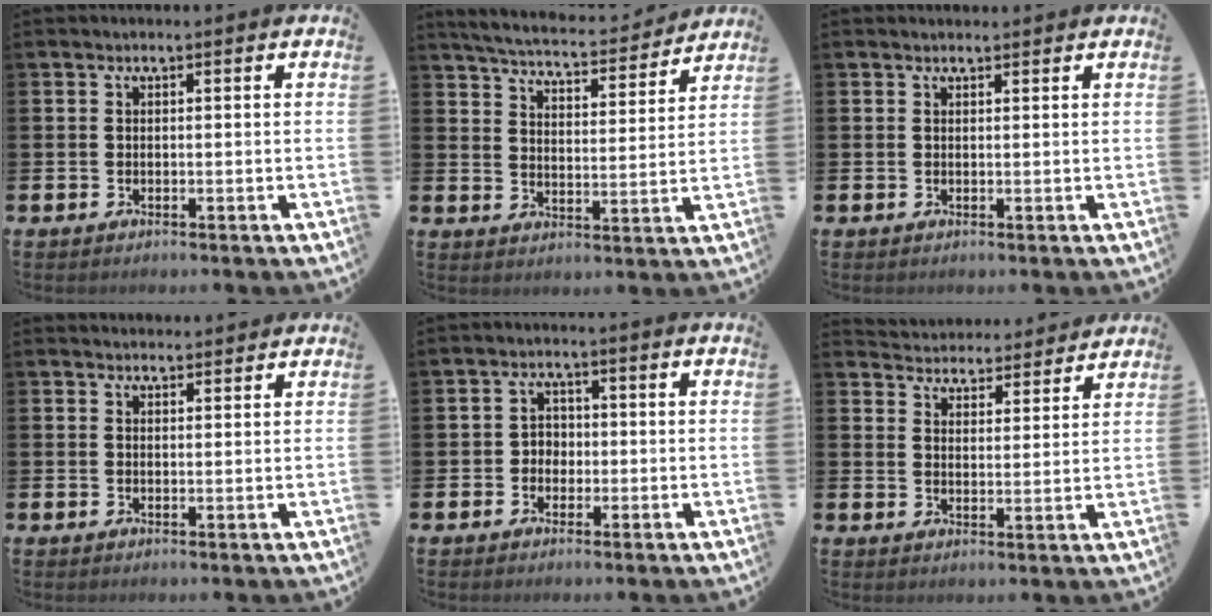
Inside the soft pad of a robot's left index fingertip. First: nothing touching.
{"total": 5.5, "force": [5.3, 0.6, 1.1], "torque": [-0.040, -0.045, 0.088]}
{"total": 0.8, "force": [0.8, 0.2, 0.1], "torque": [0.007, -0.002, 0.013]}
{"total": 2.1, "force": [2.0, 0.4, -0.1], "torque": [0.007, -0.010, 0.036]}
{"total": 2.4, "force": [-0.6, 2.2, 0.9], "torque": [-0.010, 0.003, -0.019]}
{"total": 4.7, "force": [4.5, 0.9, -0.4], "torque": [-0.011, -0.039, 0.079]}